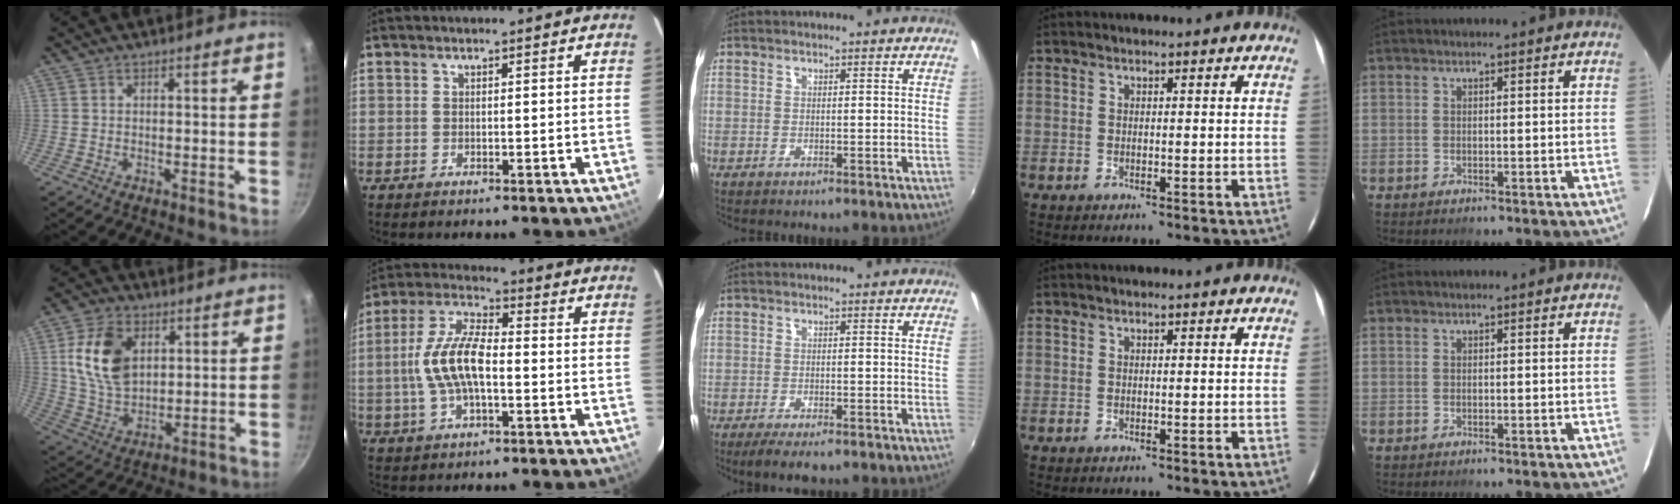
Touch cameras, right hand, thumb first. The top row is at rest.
{"thumb": {"total": 13.3, "force": [3.7, 8.8, 9.3], "torque": [-0.155, -0.015, 0.075]}, "index": {"total": 11.4, "force": [-1.5, 4.7, 10.3], "torque": [-0.219, 0.011, -0.030]}, "middle": {"total": 4.3, "force": [-3.2, 0.9, 2.6], "torque": [-0.061, -0.018, -0.056]}}